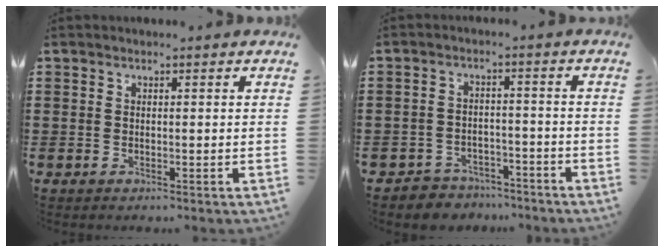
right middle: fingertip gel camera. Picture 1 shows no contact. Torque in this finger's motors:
{"motor_torque": [0.08, -0.07, 0.04, 0.03]}